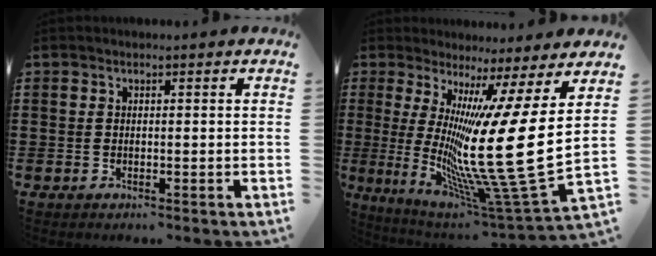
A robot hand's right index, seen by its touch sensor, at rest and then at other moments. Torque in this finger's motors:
{"motor_torque": [2.14, 0.00, 1.05, 0.21]}